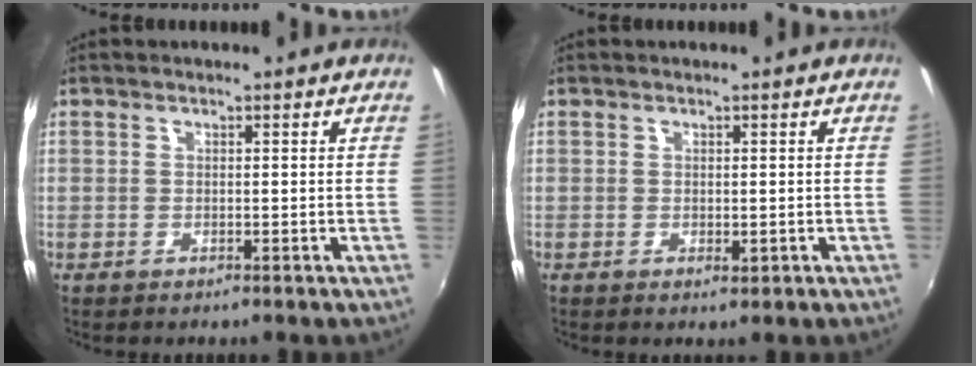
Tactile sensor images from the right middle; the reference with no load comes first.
{"total": 0.8, "force": [-0.1, 0.5, 0.6], "torque": [-0.010, -0.004, -0.001]}